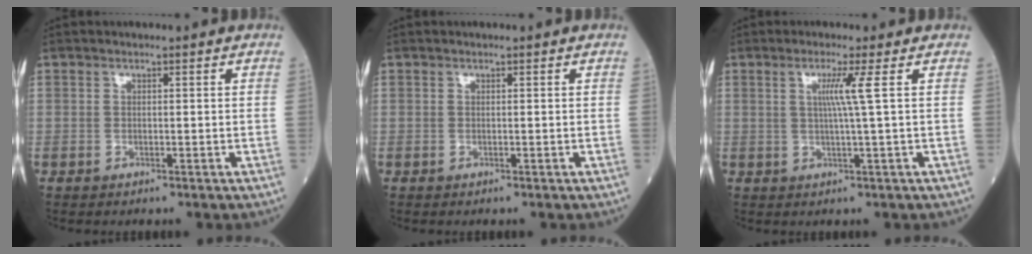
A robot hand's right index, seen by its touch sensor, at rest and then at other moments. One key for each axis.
{"total": 0.0}
{"total": 3.6, "fx": 0.8, "fy": -1.3, "fz": 3.3, "tx": -0.063, "ty": -0.004, "tz": 0.015}